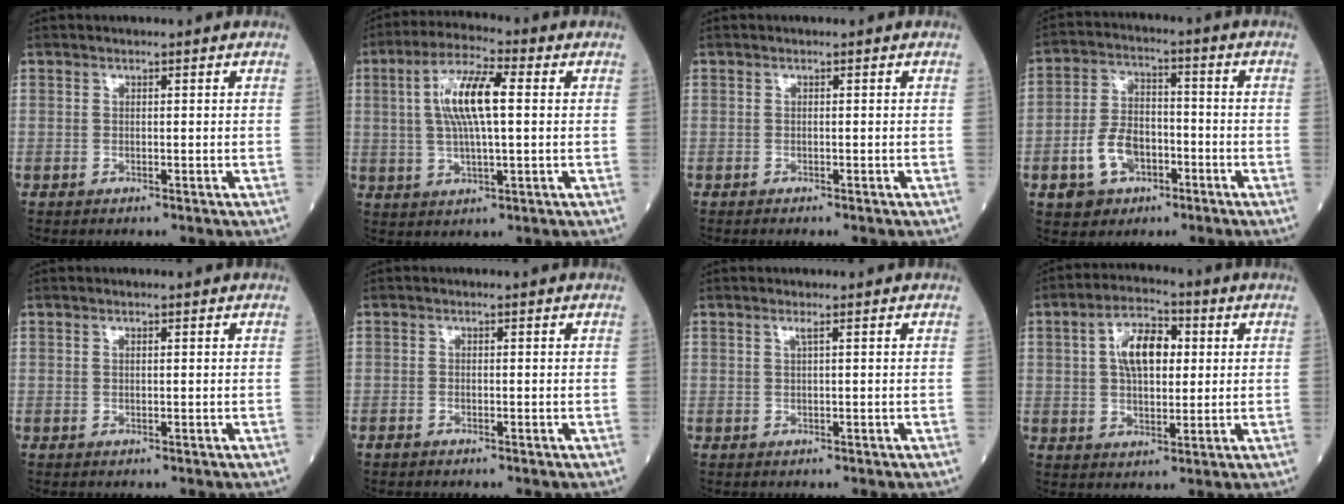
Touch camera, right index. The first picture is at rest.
{"total": 9.9, "force": [1.6, 2.1, 9.5], "torque": [-0.189, 0.016, 0.030]}
{"total": 0.7, "force": [-0.6, 0.1, 0.3], "torque": [-0.003, 0.000, -0.008]}
{"total": 8.8, "force": [-3.5, 6.0, 5.4], "torque": [-0.119, 0.015, -0.056]}
{"total": 0.0}
{"total": 0.7, "force": [-0.6, 0.2, 0.2], "torque": [-0.007, -0.001, -0.013]}
{"total": 0.7, "force": [0.3, -0.2, 0.6], "torque": [-0.019, 0.000, 0.009]}
{"total": 8.6, "force": [1.9, 4.3, 7.2], "torque": [-0.133, 0.020, 0.031]}